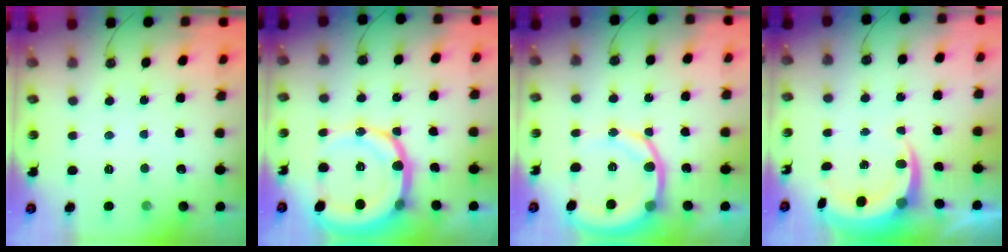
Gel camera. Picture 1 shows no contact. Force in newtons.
{"total": 19.2, "press": 18.9, "slide": 3.4}
{"total": 12.6, "press": 12.4, "slide": 2.6}
{"total": 5.9, "press": 5.9, "slide": 0.4}